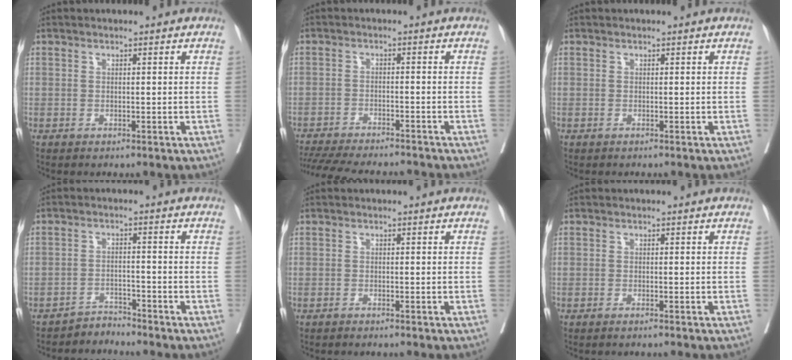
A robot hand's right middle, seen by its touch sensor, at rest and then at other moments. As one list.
[{"total": 16.1, "force": [-14.5, 2.7, 6.5], "torque": [-0.141, -0.023, -0.208]}, {"total": 0.0}, {"total": 2.7, "force": [-2.5, -0.1, -0.9], "torque": [0.022, -0.008, -0.043]}, {"total": 1.7, "force": [-1.5, 0.0, 0.8], "torque": [-0.012, -0.001, -0.021]}, {"total": 2.0, "force": [-1.7, -0.2, 1.0], "torque": [-0.013, -0.001, -0.023]}]